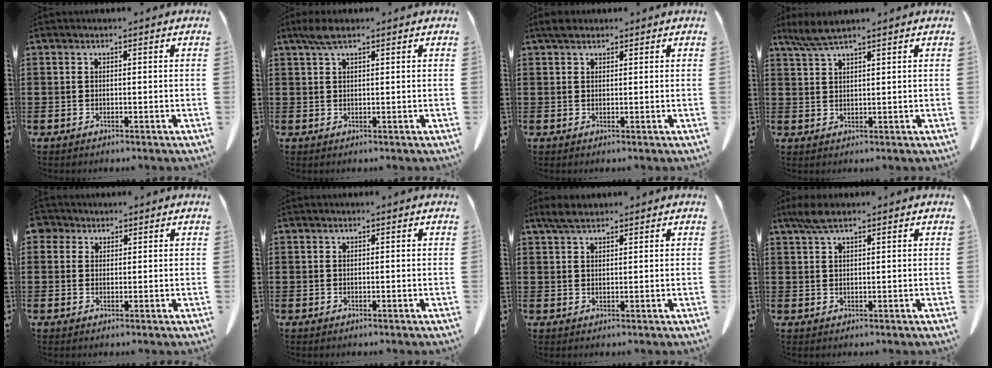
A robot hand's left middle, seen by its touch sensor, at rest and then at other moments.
{"total": 3.1, "force": [1.8, 0.9, 2.4], "torque": [-0.051, 0.005, 0.031]}
{"total": 2.3, "force": [1.7, 1.2, 1.1], "torque": [-0.019, 0.003, 0.031]}
{"total": 3.4, "force": [2.6, 0.3, 2.2], "torque": [-0.048, 0.000, 0.048]}
{"total": 2.2, "force": [1.4, 1.7, 0.5], "torque": [-0.010, 0.004, 0.025]}
{"total": 0.0}
{"total": 2.8, "force": [2.2, 0.9, 1.5], "torque": [-0.035, 0.005, 0.042]}
{"total": 3.6, "force": [2.2, 1.0, 2.7], "torque": [-0.058, 0.003, 0.039]}